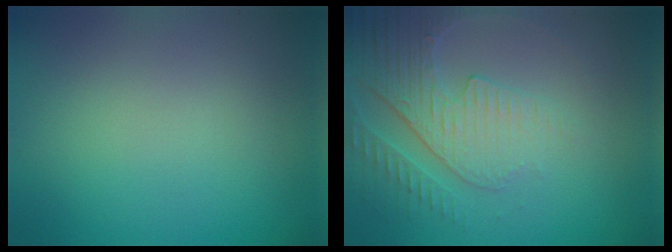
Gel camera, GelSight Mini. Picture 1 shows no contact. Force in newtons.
{"total": 4.0, "press": 3.9, "slide": 1.0}